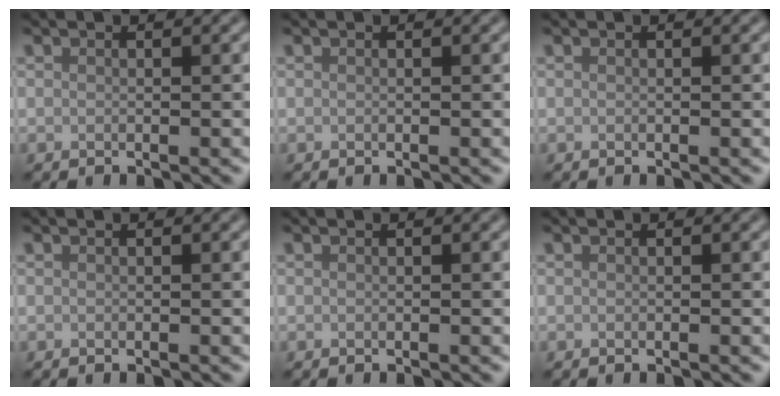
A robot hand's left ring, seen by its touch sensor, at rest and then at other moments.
{"total": 0.0}
{"total": 0.0}
{"total": 0.0}
{"total": 0.0}
{"total": 0.0}